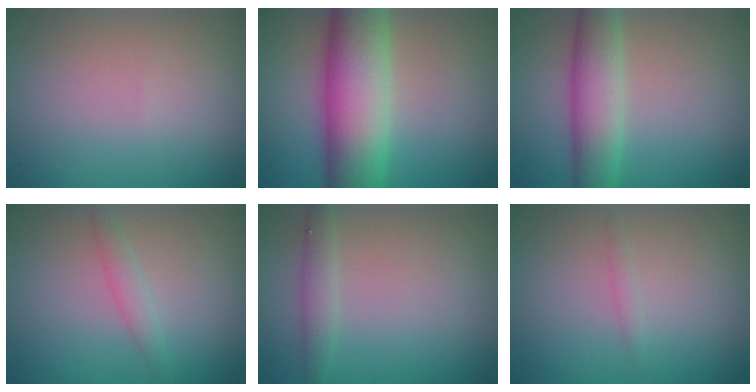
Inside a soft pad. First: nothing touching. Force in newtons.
{"total": 11.6, "press": 11.6, "slide": 0.5}
{"total": 5.4, "press": 5.4, "slide": 0.2}
{"total": 1.4, "press": 1.4, "slide": 0.0}
{"total": 1.6, "press": 1.6, "slide": 0.0}
{"total": 0.6, "press": 0.6, "slide": 0.0}